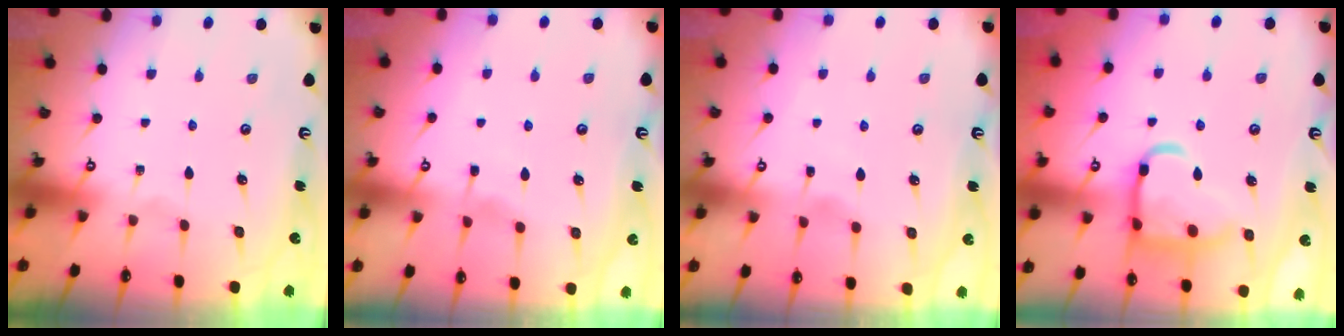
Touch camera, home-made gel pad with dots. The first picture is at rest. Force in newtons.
{"total": 3.3, "press": 3.3, "slide": 0.3}
{"total": 2.7, "press": 2.7, "slide": 0.3}
{"total": 16.5, "press": 16.5, "slide": 1.3}